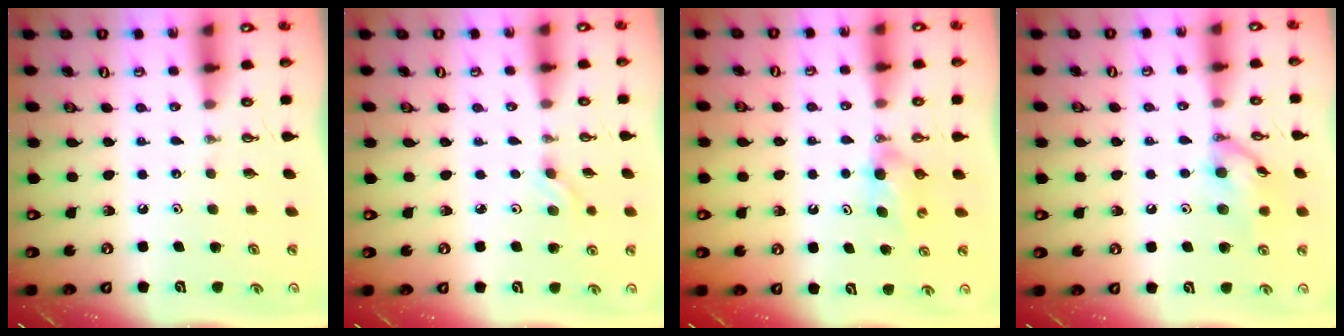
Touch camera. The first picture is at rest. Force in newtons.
{"total": 2.6, "press": 2.1, "slide": 1.5}
{"total": 3.0, "press": 2.9, "slide": 0.8}
{"total": 11.4, "press": 11.4, "slide": 0.3}